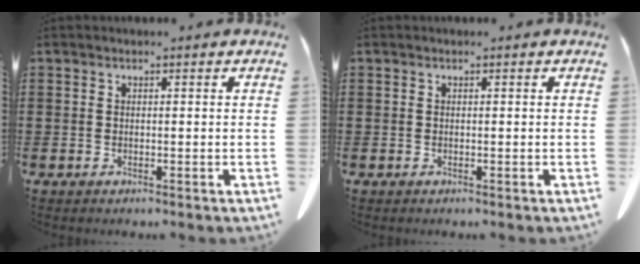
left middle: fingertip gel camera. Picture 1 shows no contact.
{"total": 0.0}